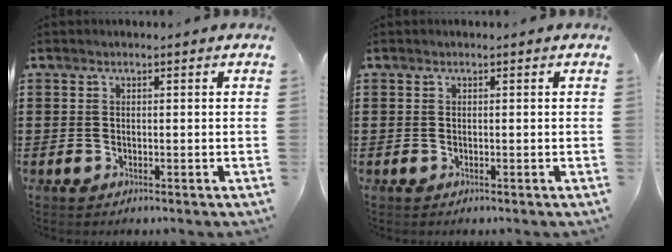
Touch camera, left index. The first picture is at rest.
{"total": 0.0}